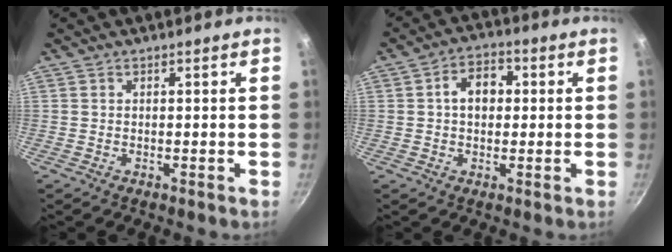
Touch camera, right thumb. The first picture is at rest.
{"total": 6.7, "force": [0.8, 4.9, 4.6], "torque": [-0.041, 0.016, 0.004]}